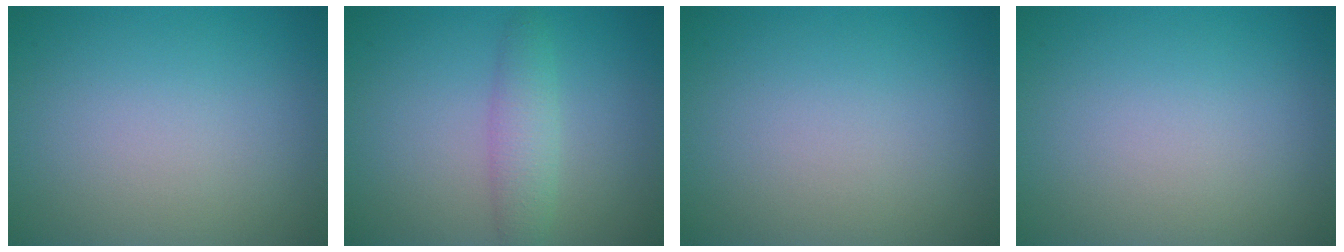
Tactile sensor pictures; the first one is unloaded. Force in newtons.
{"total": 2.4, "press": 2.4, "slide": 0.1}
{"total": 0.0}
{"total": 0.0}